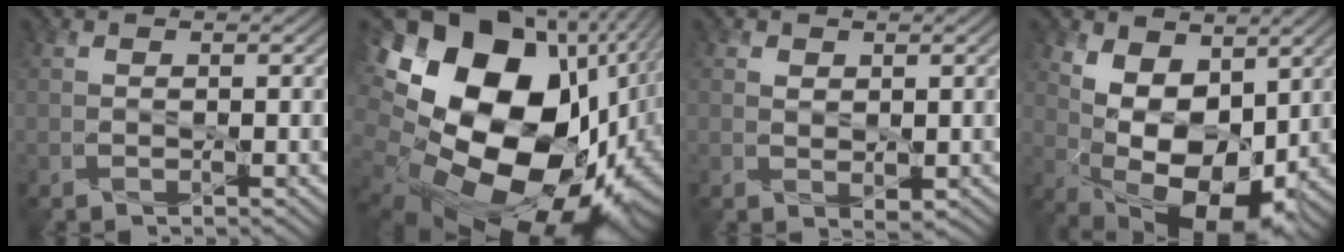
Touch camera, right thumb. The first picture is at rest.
{"total": 22.4, "force": [1.7, 17.5, 13.9], "torque": [-0.288, -0.063, 0.054]}
{"total": 1.0, "force": [0.6, 0.7, 0.3], "torque": [-0.013, -0.007, 0.017]}
{"total": 11.0, "force": [2.7, 7.0, 8.1], "torque": [-0.144, -0.009, 0.053]}